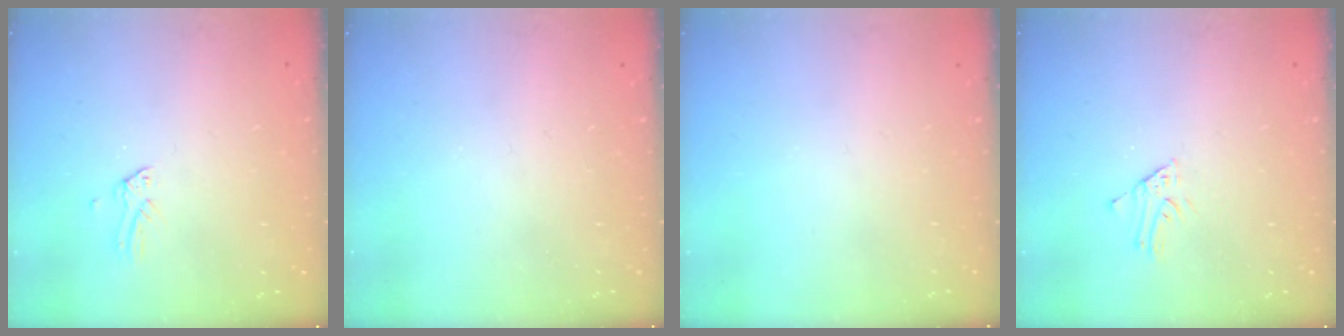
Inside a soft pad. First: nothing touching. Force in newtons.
{"total": 2.2, "press": 2.2, "slide": 0.0}
{"total": 0.0}
{"total": 1.7, "press": 1.7, "slide": 0.2}